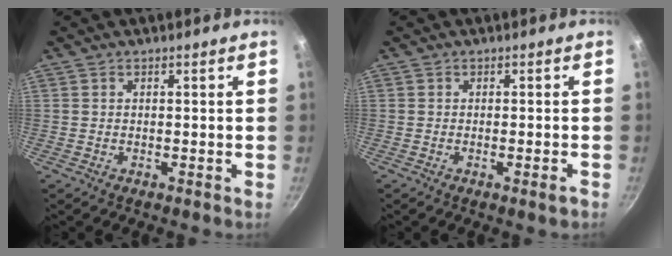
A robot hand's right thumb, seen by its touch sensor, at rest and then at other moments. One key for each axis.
{"total": 1.6, "fx": -0.4, "fy": 0.2, "fz": 1.5, "tx": -0.030, "ty": -0.006, "tz": -0.007}